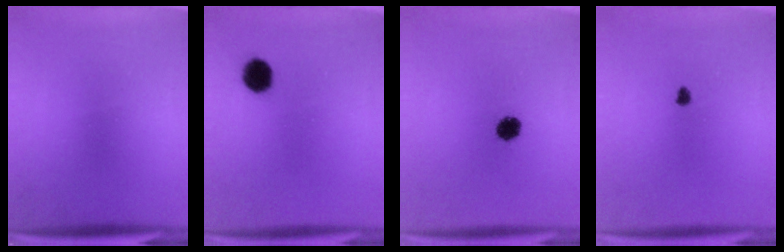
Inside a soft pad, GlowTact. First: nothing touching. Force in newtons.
{"total": 5.4}
{"total": 5.0}
{"total": 1.0}